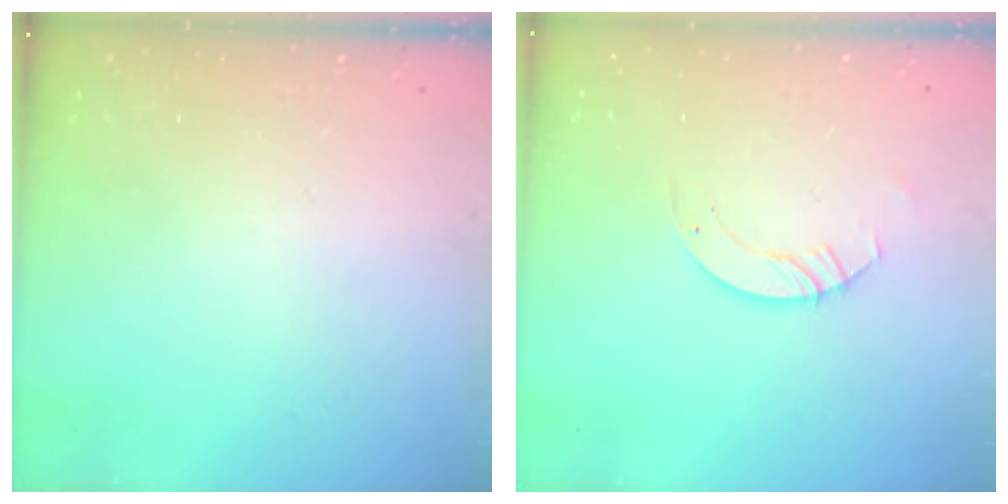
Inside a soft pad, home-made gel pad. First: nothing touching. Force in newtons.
{"total": 3.5, "press": 3.5, "slide": 0.4}